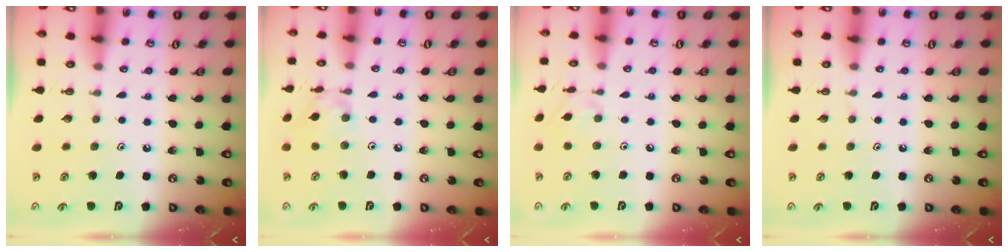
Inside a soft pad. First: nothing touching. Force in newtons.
{"total": 6.0, "press": 6.0, "slide": 0.3}
{"total": 1.6, "press": 1.5, "slide": 0.4}
{"total": 0.0}